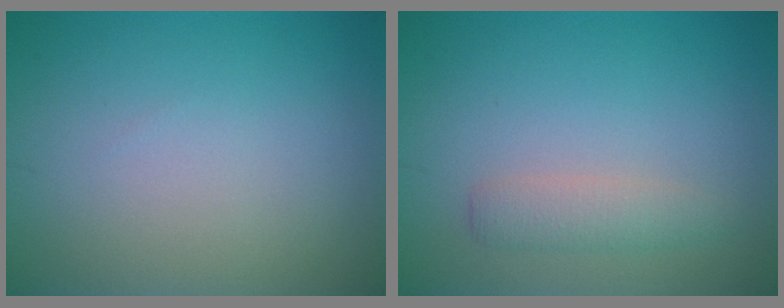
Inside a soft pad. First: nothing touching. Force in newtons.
{"total": 2.0, "press": 2.0, "slide": 0.2}